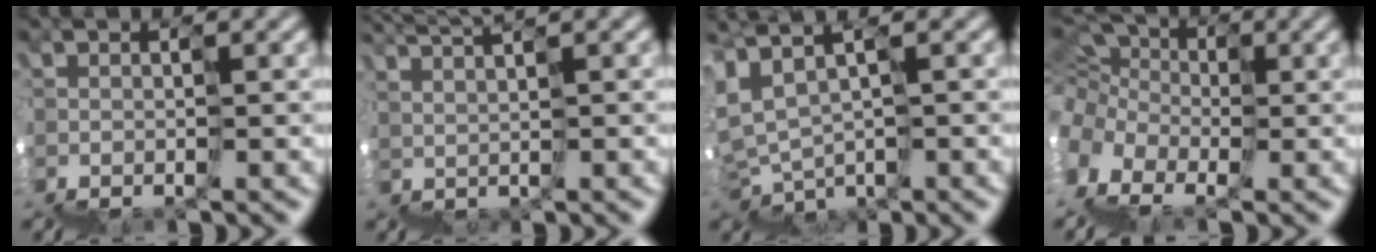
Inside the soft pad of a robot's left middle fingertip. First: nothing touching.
{"total": 5.2, "force": [5.1, -0.2, 1.1], "torque": [0.012, 0.051, 0.091]}
{"total": 2.1, "force": [1.7, -0.1, -1.2], "torque": [-0.003, 0.032, 0.018]}
{"total": 4.2, "force": [0.4, 3.9, 1.5], "torque": [-0.047, 0.035, 0.004]}